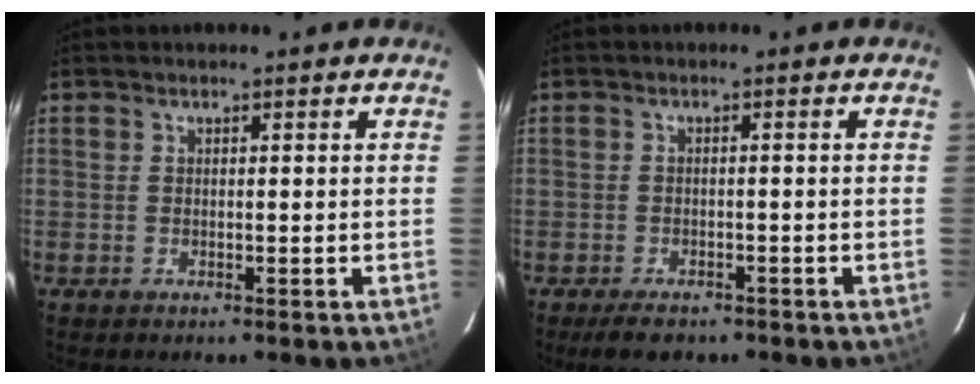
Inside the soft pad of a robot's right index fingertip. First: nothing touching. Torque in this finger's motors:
{"motor_torque": [-0.32, -0.24, -0.18, -0.08]}